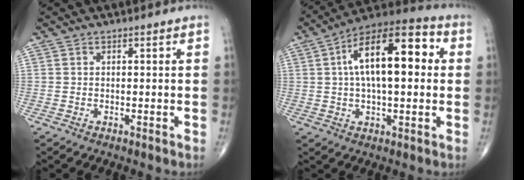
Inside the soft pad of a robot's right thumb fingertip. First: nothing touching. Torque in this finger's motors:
{"motor_torque": [0.88, 4.13, 1.63, 0.31, 0.17]}